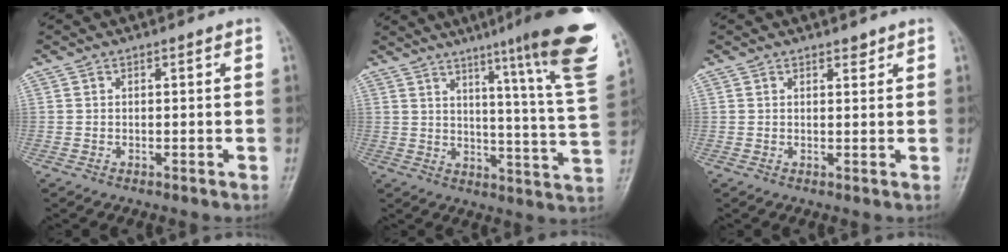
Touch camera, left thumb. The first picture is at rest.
{"total": 20.6, "force": [13.3, 0.2, 15.7], "torque": [-0.193, -0.080, 0.171]}
{"total": 1.3, "force": [1.1, 0.5, 0.5], "torque": [-0.001, -0.009, 0.015]}